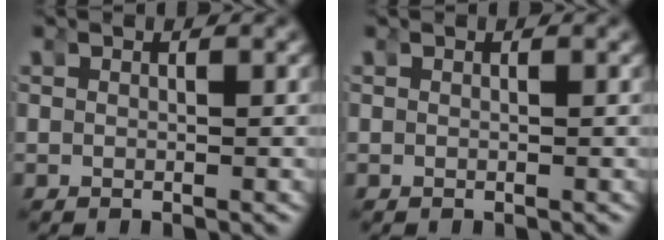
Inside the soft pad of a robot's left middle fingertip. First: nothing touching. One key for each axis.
{"total": 0.0}